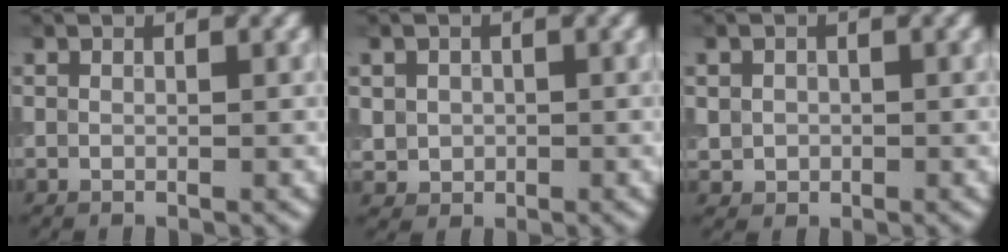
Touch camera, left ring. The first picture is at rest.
{"total": 1.8, "force": [0.0, 1.8, 0.5], "torque": [-0.007, -0.005, 0.004]}
{"total": 1.5, "force": [0.0, 1.4, 0.4], "torque": [-0.001, -0.005, 0.001]}